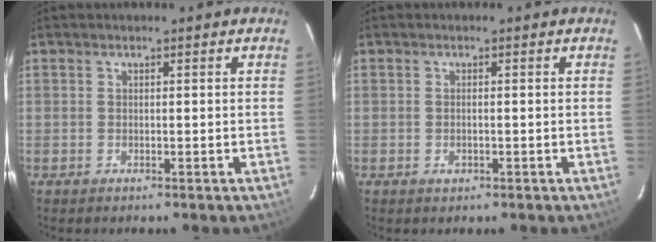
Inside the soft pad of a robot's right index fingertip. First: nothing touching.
{"total": 1.0, "force": [-0.4, 0.6, 0.8], "torque": [-0.015, 0.001, -0.005]}